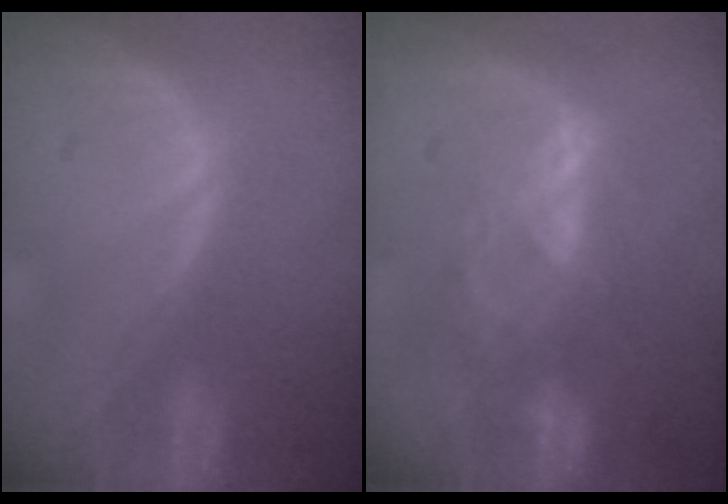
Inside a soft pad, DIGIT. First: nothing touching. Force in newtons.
{"total": 6.9, "press": 6.6, "slide": 1.9}